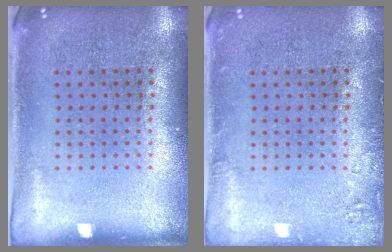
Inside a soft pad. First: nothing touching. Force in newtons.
{"total": 1.5, "press": 1.5, "slide": 0.2}